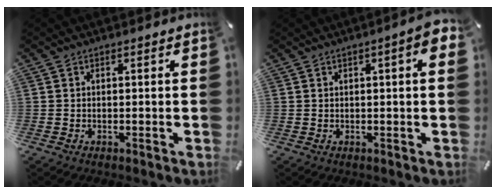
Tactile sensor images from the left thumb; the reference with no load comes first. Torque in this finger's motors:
{"motor_torque": [0.75, -0.32, 0.23, 0.06, 0.00]}